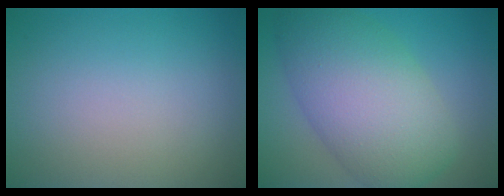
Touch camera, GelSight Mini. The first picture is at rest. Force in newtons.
{"total": 9.6, "press": 9.6, "slide": 0.2}